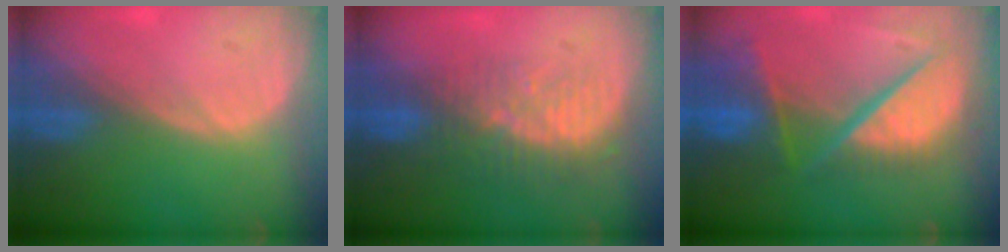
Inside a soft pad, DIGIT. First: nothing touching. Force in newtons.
{"total": 8.5, "press": 7.6, "slide": 3.7}
{"total": 11.7, "press": 9.8, "slide": 6.5}